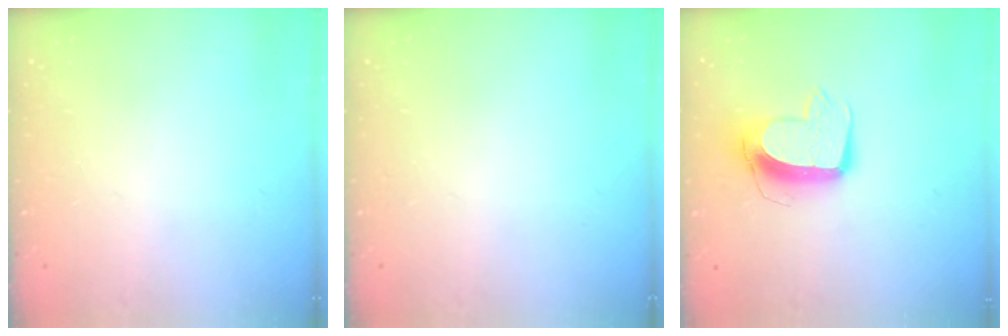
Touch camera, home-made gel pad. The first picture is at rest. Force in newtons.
{"total": 0.0}
{"total": 11.7, "press": 11.6, "slide": 1.0}